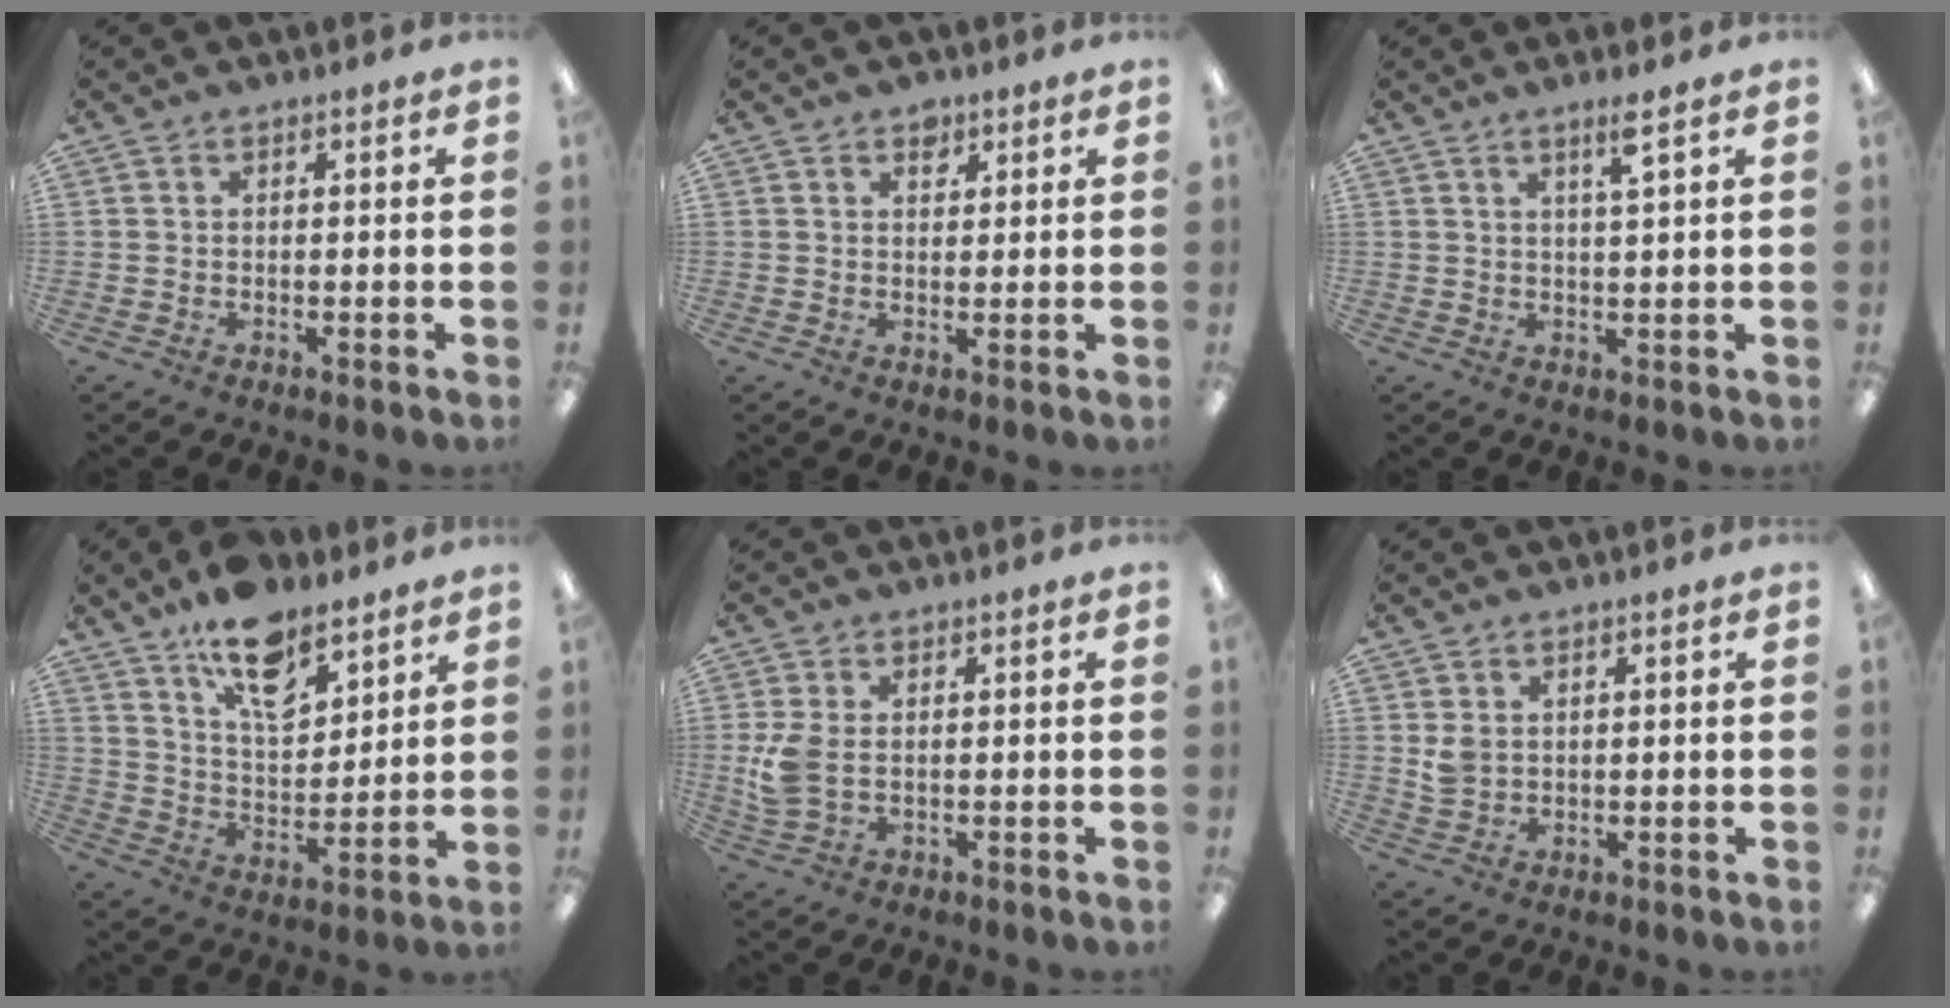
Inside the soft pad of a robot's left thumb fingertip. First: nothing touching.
{"total": 2.7, "force": [1.8, 1.7, 0.9], "torque": [0.004, -0.009, 0.029]}
{"total": 3.8, "force": [2.6, 0.0, 2.8], "torque": [-0.047, -0.007, 0.040]}
{"total": 13.9, "force": [10.0, 6.5, 7.1], "torque": [-0.110, -0.055, 0.179]}
{"total": 6.1, "force": [0.3, 3.7, 4.8], "torque": [-0.107, -0.003, 0.001]}
{"total": 3.4, "force": [1.4, 2.4, 2.0], "torque": [-0.041, 0.002, 0.027]}